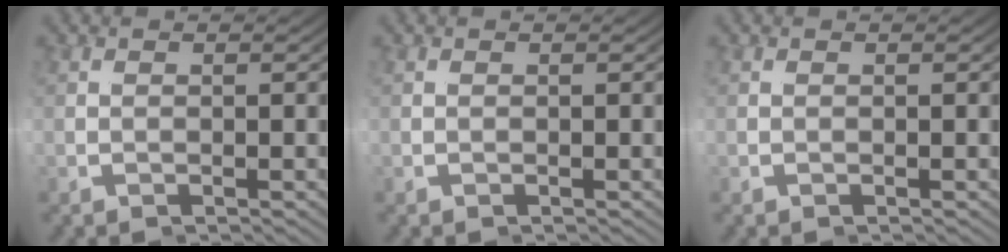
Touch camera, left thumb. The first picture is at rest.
{"total": 0.0}
{"total": 0.0}